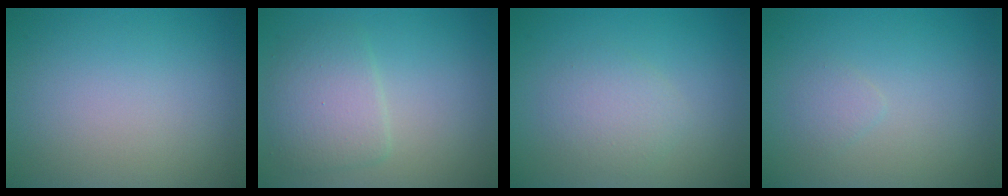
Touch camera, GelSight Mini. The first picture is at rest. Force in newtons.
{"total": 3.5, "press": 3.5, "slide": 0.3}
{"total": 2.3, "press": 2.3, "slide": 0.1}
{"total": 0.9, "press": 0.9, "slide": 0.0}